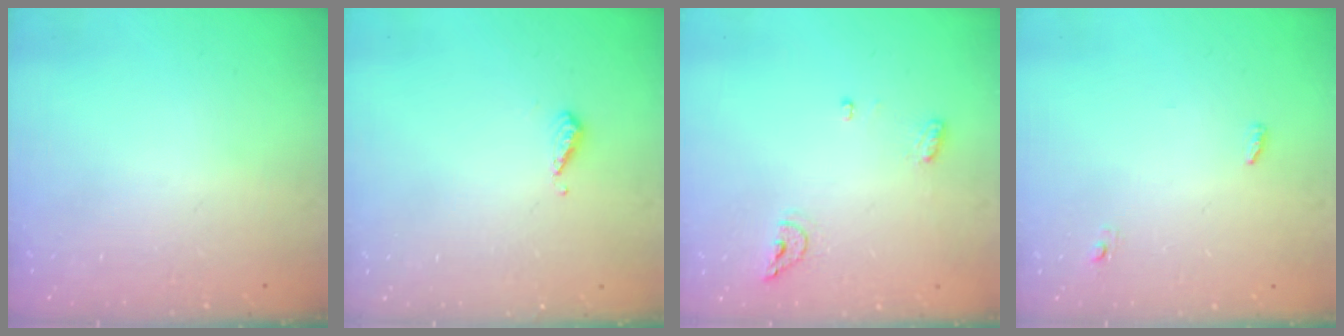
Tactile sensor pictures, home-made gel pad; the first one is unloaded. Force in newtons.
{"total": 4.6, "press": 4.5, "slide": 0.9}
{"total": 6.6, "press": 6.5, "slide": 1.0}
{"total": 3.6, "press": 3.4, "slide": 1.0}